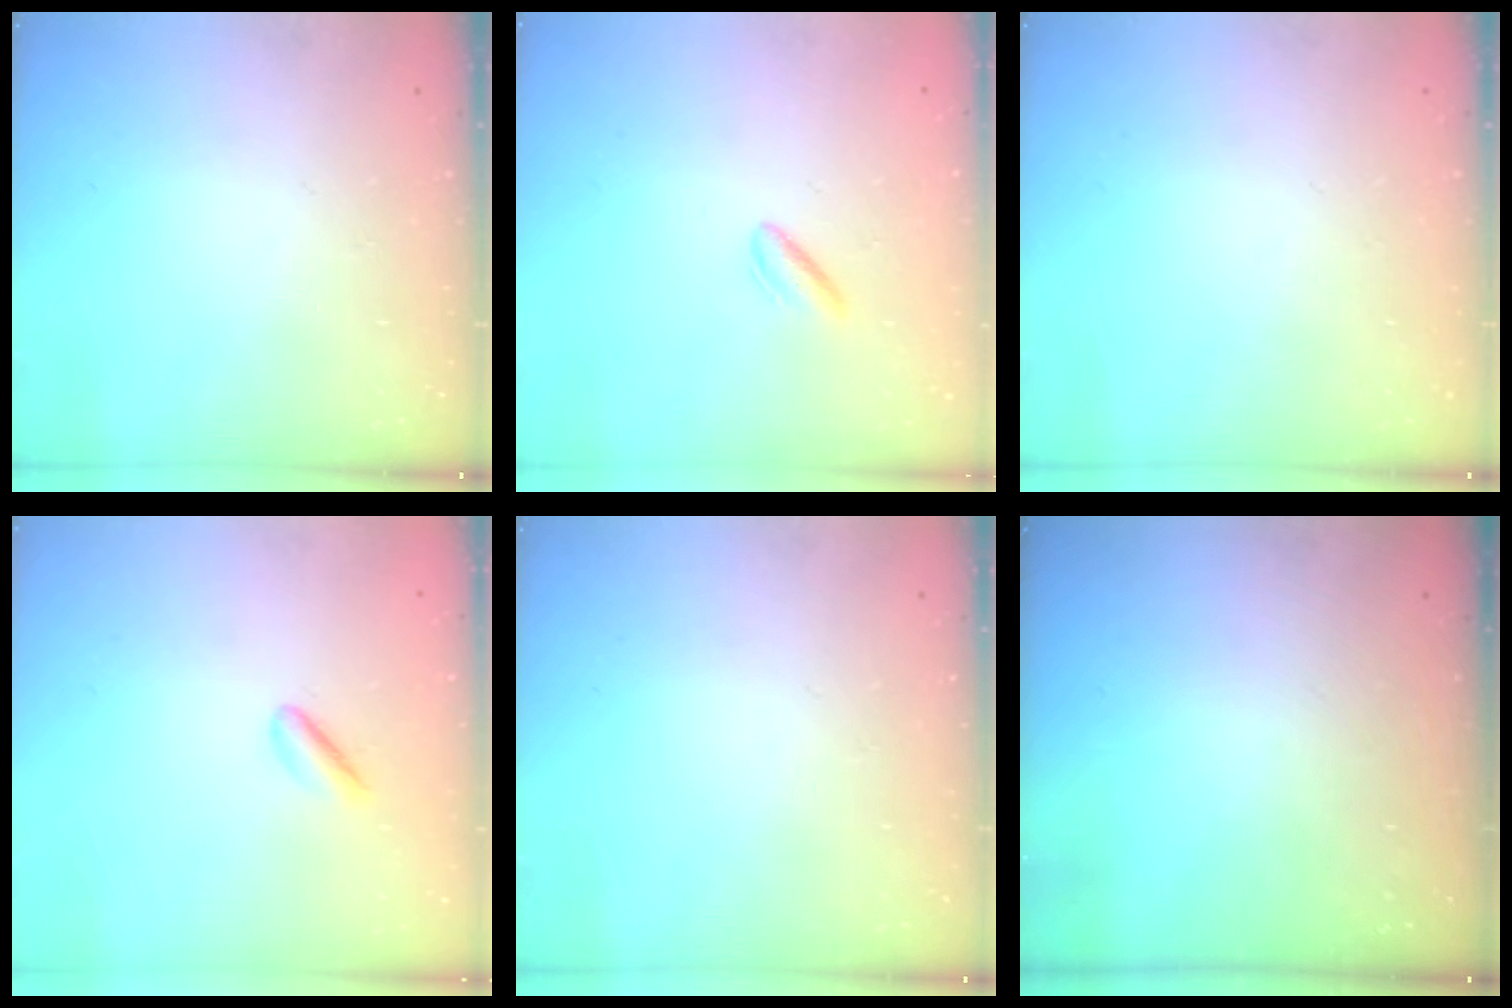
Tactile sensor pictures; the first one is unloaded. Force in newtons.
{"total": 2.6, "press": 2.3, "slide": 1.4}
{"total": 0.0}
{"total": 2.9, "press": 2.6, "slide": 1.2}
{"total": 0.0}
{"total": 0.0}